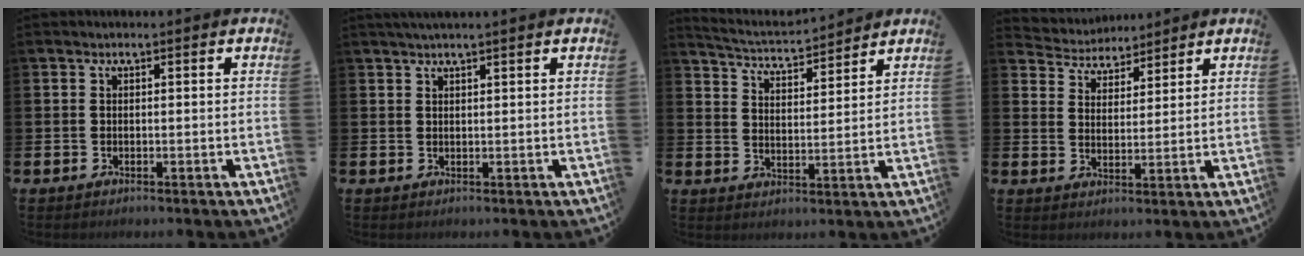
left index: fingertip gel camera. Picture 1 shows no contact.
{"total": 1.5, "force": [1.3, -0.2, 0.6], "torque": [-0.019, 0.003, 0.026]}
{"total": 4.4, "force": [4.4, 0.4, 0.2], "torque": [-0.025, -0.036, 0.073]}
{"total": 4.2, "force": [3.9, 1.3, -0.6], "torque": [-0.017, -0.023, 0.071]}